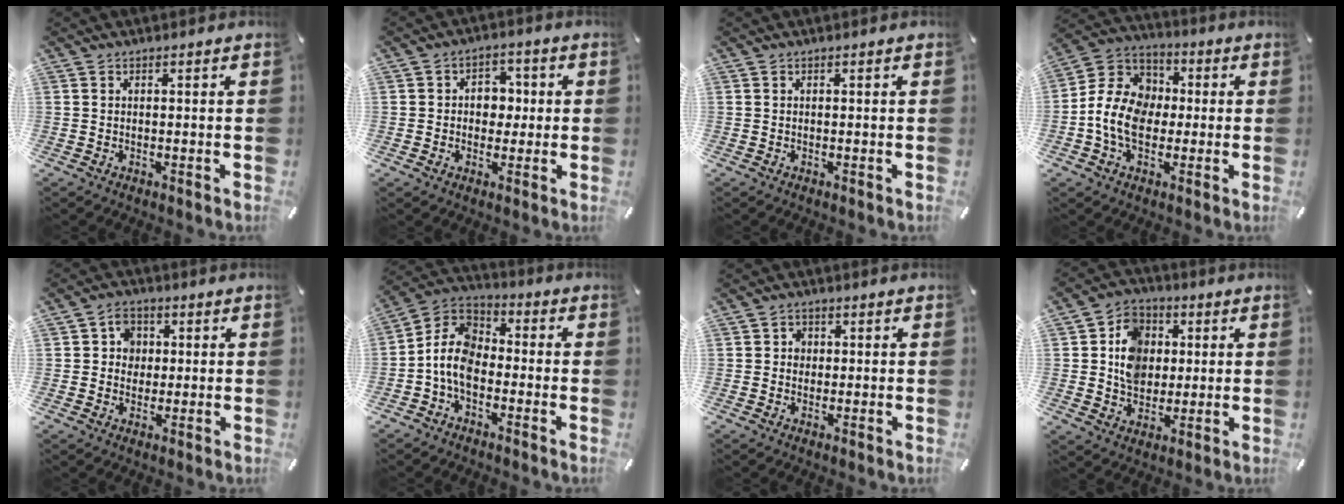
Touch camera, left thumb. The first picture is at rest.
{"total": 5.8, "force": [-0.3, 5.1, 2.9], "torque": [-0.038, 0.009, -0.010]}
{"total": 0.0}
{"total": 12.4, "force": [-2.3, 10.1, 6.7], "torque": [-0.156, 0.027, -0.041]}
{"total": 5.1, "force": [0.6, 4.8, 1.6], "torque": [-0.019, 0.005, 0.005]}
{"total": 9.4, "force": [-3.9, 6.3, 5.8], "torque": [-0.146, 0.007, -0.084]}
{"total": 2.3, "force": [-0.2, 2.2, 0.6], "torque": [-0.006, 0.004, -0.009]}
{"total": 10.5, "force": [1.1, 9.0, 5.2], "torque": [-0.091, 0.014, 0.020]}